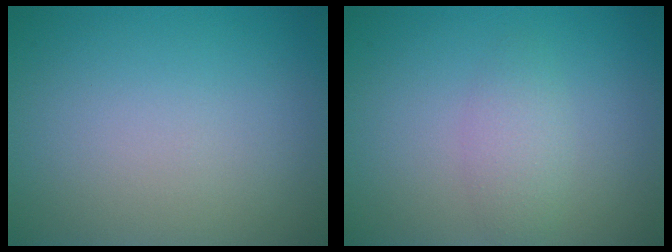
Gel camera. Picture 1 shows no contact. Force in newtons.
{"total": 1.9, "press": 1.9, "slide": 0.0}